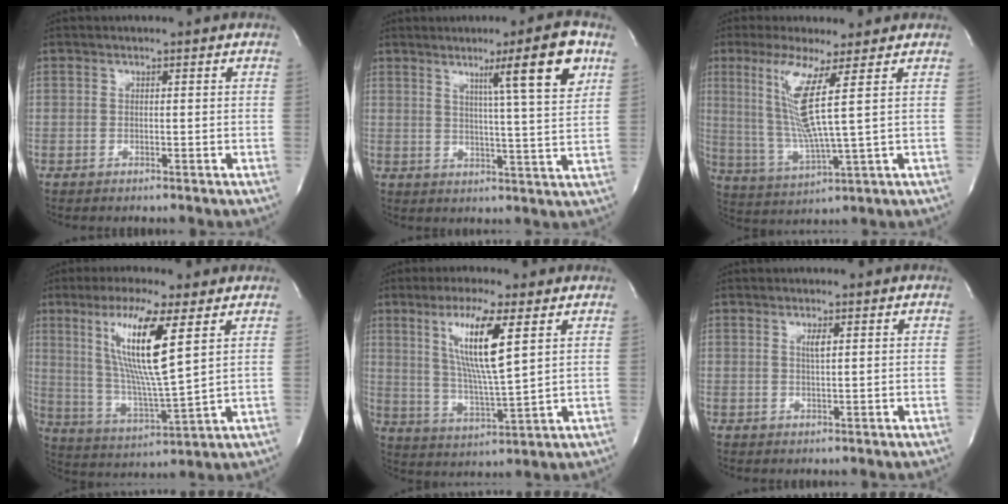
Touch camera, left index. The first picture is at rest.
{"total": 10.5, "force": [5.1, -1.0, 9.1], "torque": [-0.137, -0.007, 0.074]}
{"total": 9.5, "force": [3.0, -1.2, 8.9], "torque": [-0.190, -0.019, 0.062]}
{"total": 13.8, "force": [5.3, 0.3, 12.7], "torque": [-0.257, -0.017, 0.098]}
{"total": 11.0, "force": [4.2, 0.2, 10.2], "torque": [-0.201, -0.014, 0.080]}
{"total": 1.3, "force": [0.3, 0.0, 1.3], "torque": [-0.033, -0.006, 0.007]}